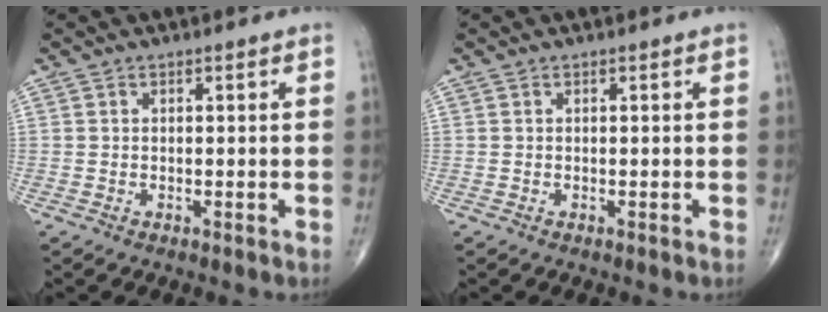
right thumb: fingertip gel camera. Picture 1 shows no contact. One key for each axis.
{"total": 0.0}